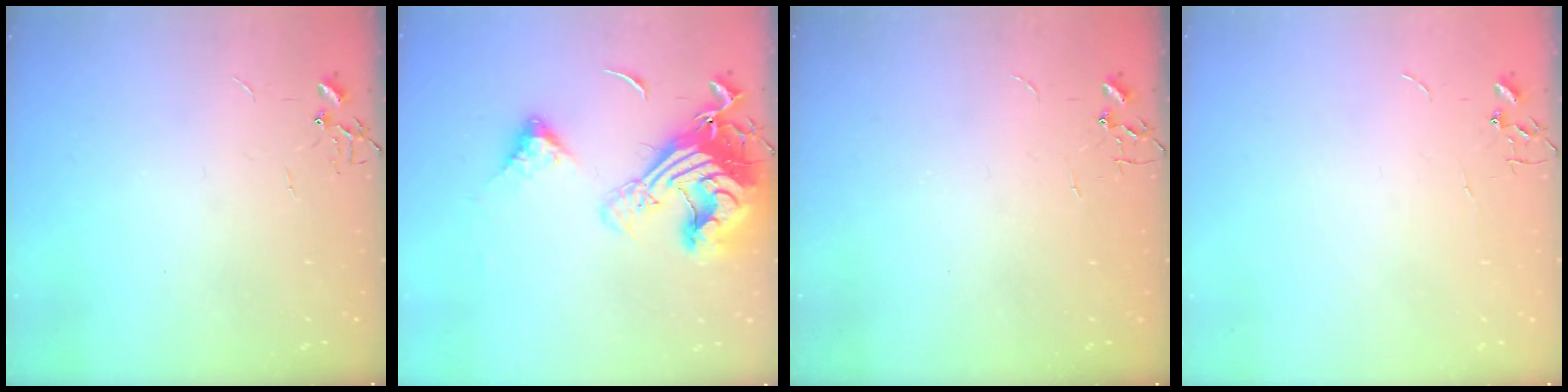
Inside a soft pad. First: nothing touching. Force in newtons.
{"total": 21.6, "press": 21.5, "slide": 2.7}
{"total": 0.0}
{"total": 0.0}